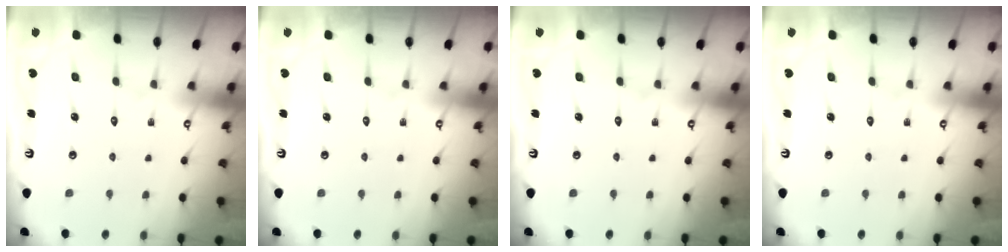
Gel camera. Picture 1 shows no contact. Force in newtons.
{"total": 0.0}
{"total": 0.0}
{"total": 0.0}